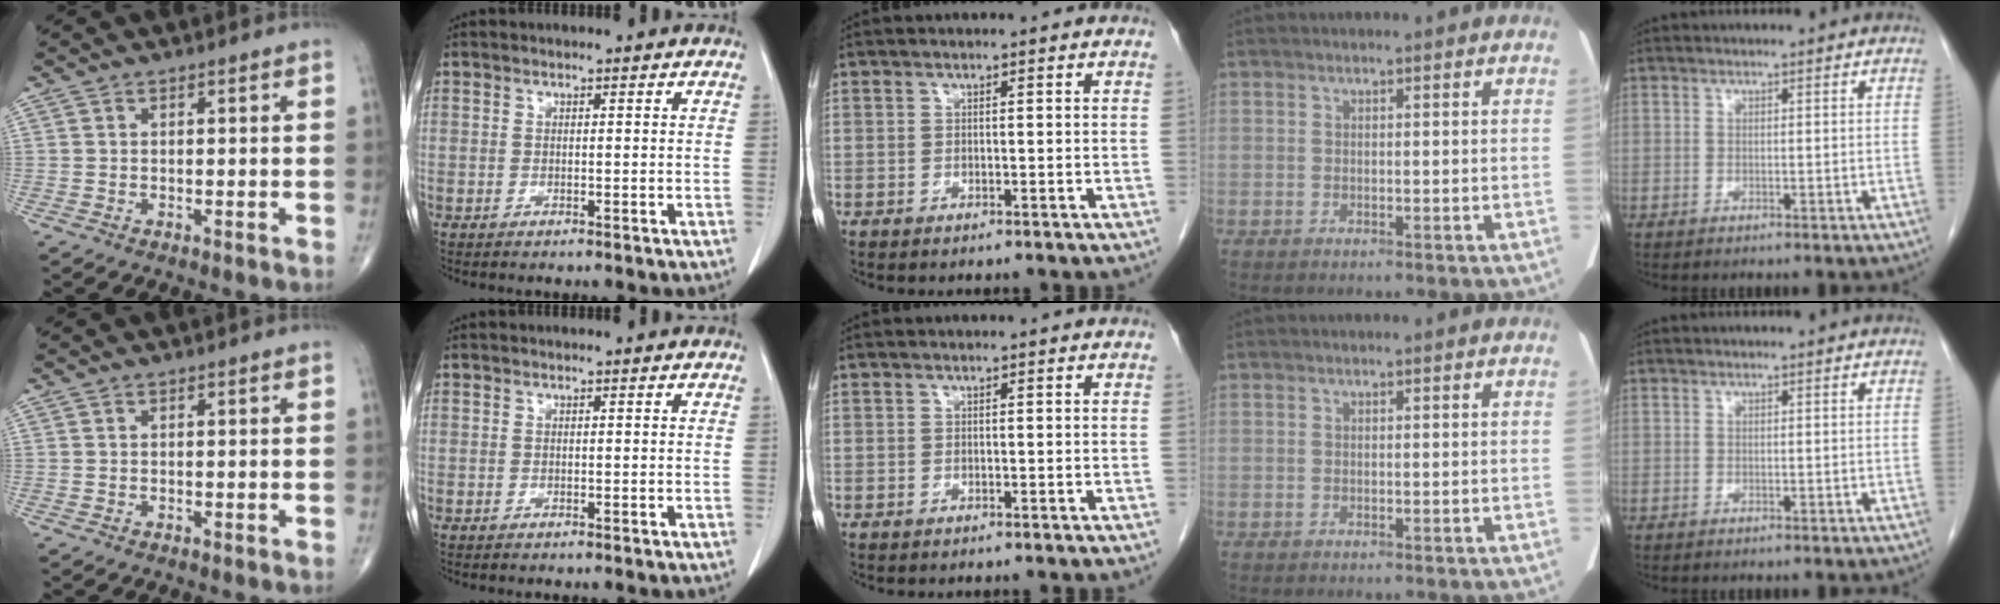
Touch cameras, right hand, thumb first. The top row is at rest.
{}